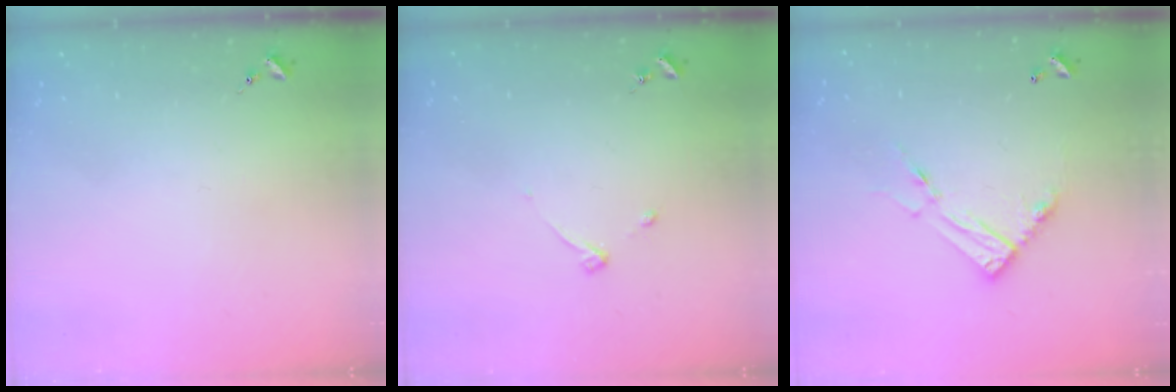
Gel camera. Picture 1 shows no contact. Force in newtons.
{"total": 3.3, "press": 3.2, "slide": 0.6}
{"total": 11.2, "press": 11.2, "slide": 0.9}